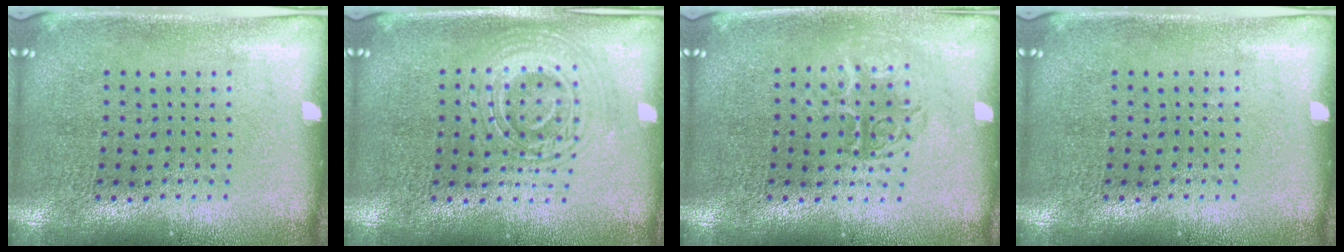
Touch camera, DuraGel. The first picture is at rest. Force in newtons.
{"total": 2.8, "press": 2.8, "slide": 0.5}
{"total": 1.2, "press": 1.1, "slide": 0.5}
{"total": 0.0}